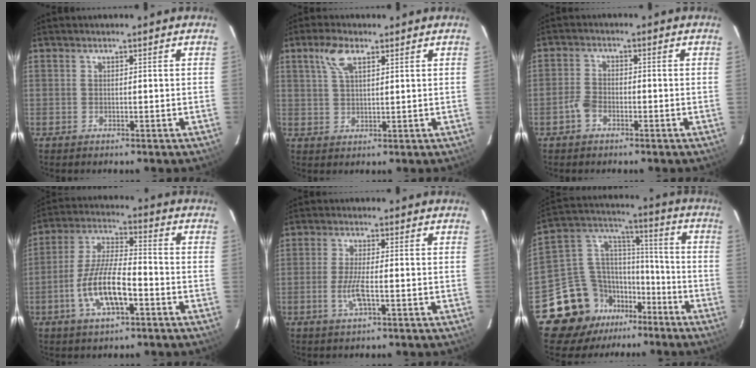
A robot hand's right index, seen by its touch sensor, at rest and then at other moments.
{"total": 5.0, "force": [2.6, 2.0, 3.8], "torque": [-0.076, 0.011, 0.052]}
{"total": 3.1, "force": [-1.9, 1.7, 1.7], "torque": [-0.044, 0.007, -0.038]}
{"total": 11.8, "force": [-4.6, 3.8, 10.2], "torque": [-0.213, -0.001, -0.085]}
{"total": 4.9, "force": [-1.5, 0.6, 4.6], "torque": [-0.094, -0.007, -0.031]}
{"total": 15.0, "force": [-10.2, 10.3, 3.8], "torque": [-0.099, 0.068, -0.167]}